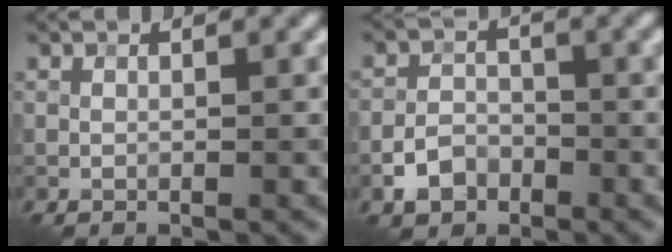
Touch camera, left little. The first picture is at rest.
{"total": 2.9, "force": [-1.6, 2.1, 1.2], "torque": [-0.016, 0.006, -0.034]}